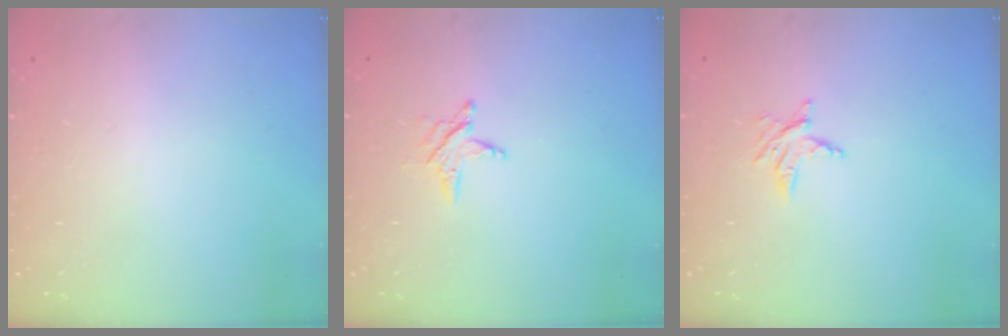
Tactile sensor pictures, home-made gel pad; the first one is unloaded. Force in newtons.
{"total": 3.9, "press": 3.9, "slide": 0.5}
{"total": 3.4, "press": 3.4, "slide": 0.4}